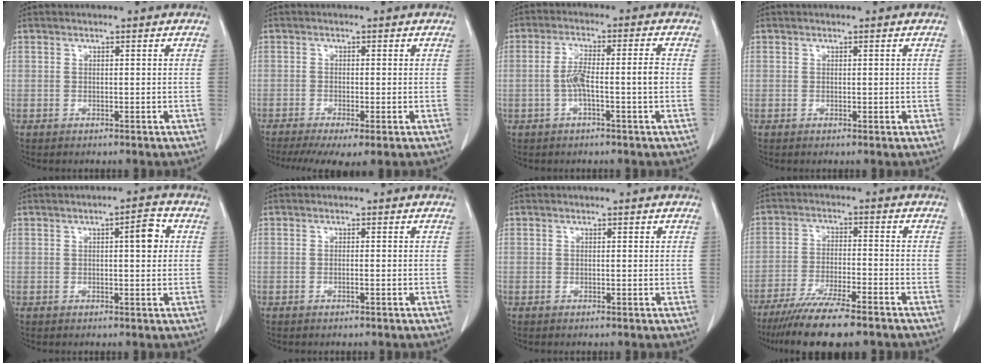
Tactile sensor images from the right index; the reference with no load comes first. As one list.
[{"total": 6.9, "force": [-4.5, 1.3, 5.1], "torque": [-0.083, -0.014, -0.073]}, {"total": 5.9, "force": [-1.1, 0.4, 5.8], "torque": [-0.112, 0.015, -0.019]}, {"total": 0.7, "force": [0.1, 0.5, 0.5], "torque": [-0.005, 0.000, 0.004]}, {"total": 4.0, "force": [0.9, 0.9, 3.8], "torque": [-0.053, 0.008, 0.009]}, {"total": 0.6, "force": [-0.2, -0.1, 0.5], "torque": [-0.009, 0.001, -0.004]}, {"total": 0.0}, {"total": 12.7, "force": [-10.2, 1.3, 7.5], "torque": [-0.125, -0.031, -0.164]}]